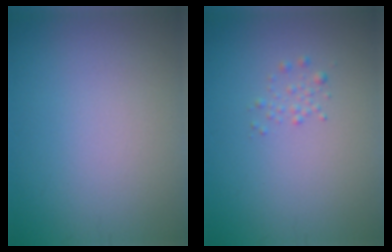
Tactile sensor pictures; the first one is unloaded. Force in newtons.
{"total": 0.8, "press": 0.8, "slide": 0.0}